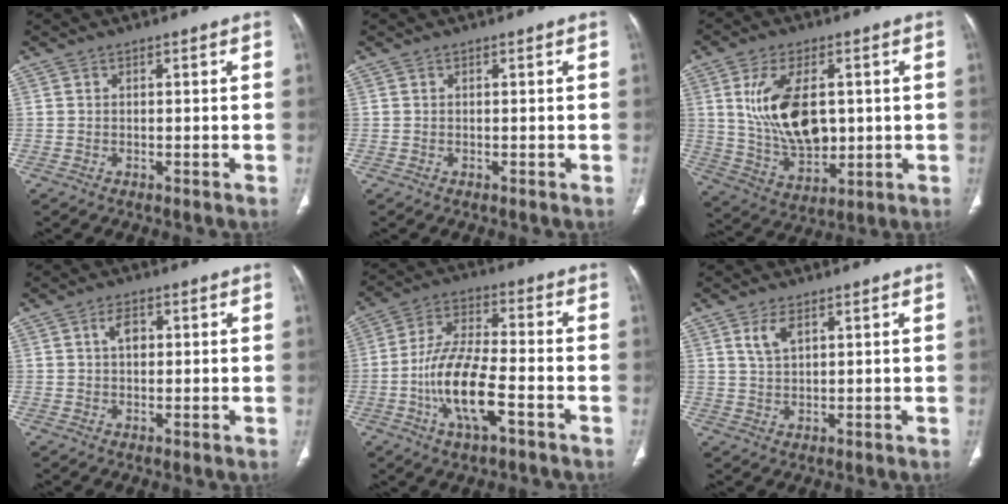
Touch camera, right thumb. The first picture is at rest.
{"total": 0.0}
{"total": 14.7, "force": [2.2, 8.5, 11.7], "torque": [-0.192, -0.013, 0.053]}
{"total": 3.3, "force": [0.9, 1.9, 2.5], "torque": [-0.039, 0.002, 0.013]}
{"total": 13.2, "force": [-4.7, 4.8, 11.3], "torque": [-0.222, 0.029, -0.088]}
{"total": 3.8, "force": [2.0, 1.8, 2.7], "torque": [-0.052, -0.007, 0.044]}